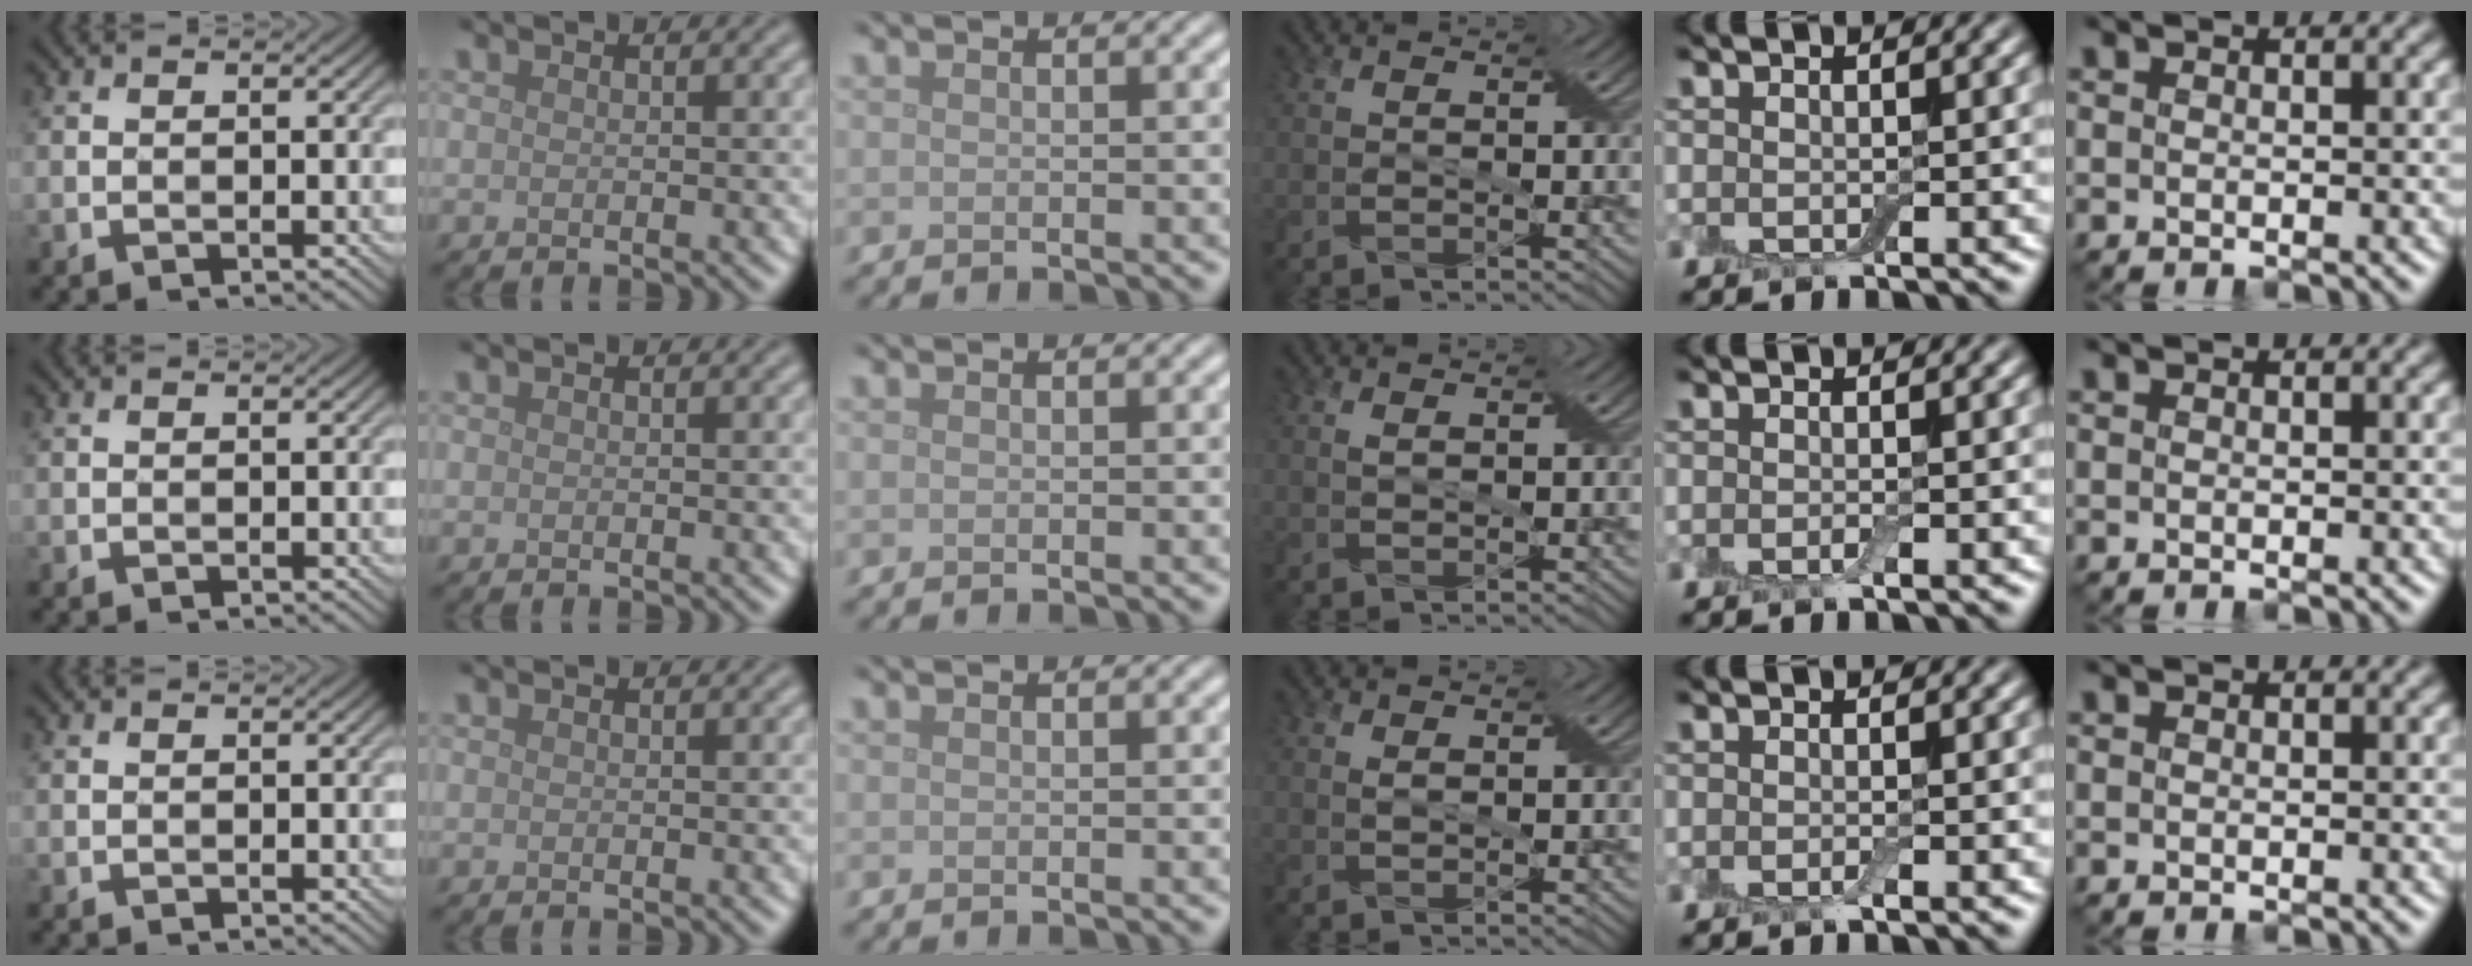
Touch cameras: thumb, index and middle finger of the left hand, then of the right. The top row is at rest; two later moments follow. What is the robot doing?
{"motion": "shake", "object": "box of matches"}